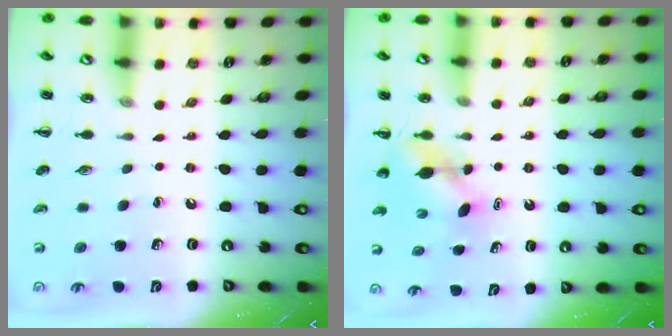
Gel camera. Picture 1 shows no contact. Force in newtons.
{"total": 4.4, "press": 4.4, "slide": 0.4}